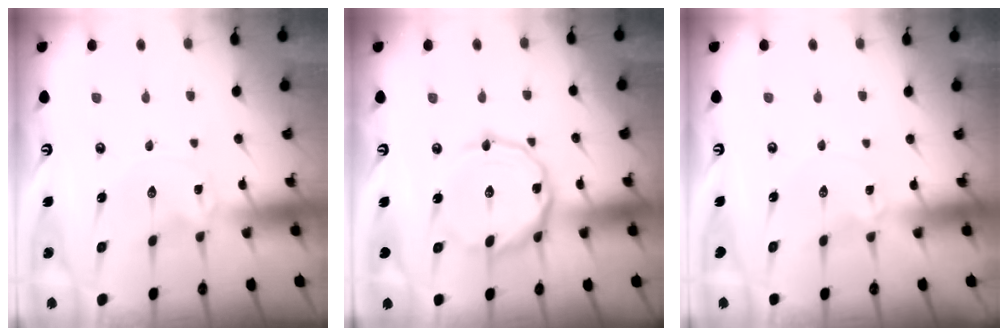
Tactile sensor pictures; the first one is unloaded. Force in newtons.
{"total": 10.3, "press": 10.3, "slide": 0.6}
{"total": 1.3, "press": 1.3, "slide": 0.2}